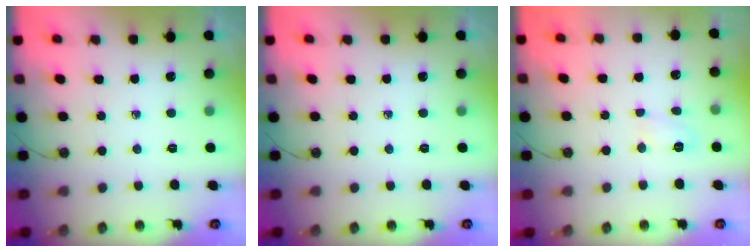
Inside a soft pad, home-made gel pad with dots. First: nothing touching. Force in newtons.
{"total": 0.0}
{"total": 4.4, "press": 4.3, "slide": 0.7}